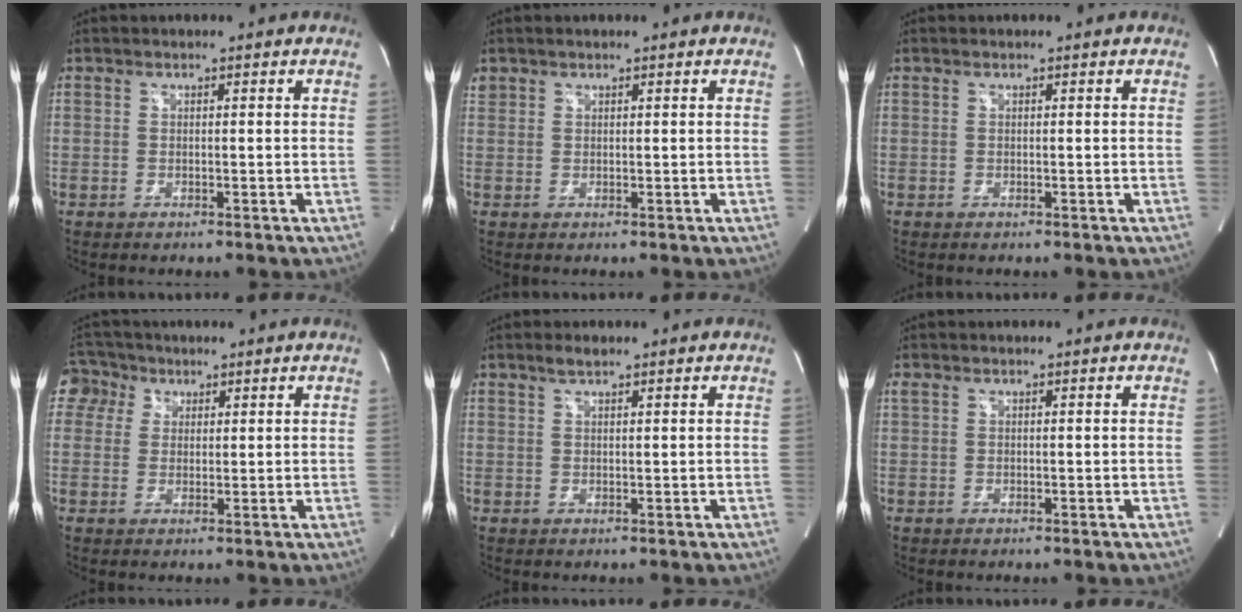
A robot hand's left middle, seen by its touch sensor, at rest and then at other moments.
{"total": 1.3, "force": [1.0, 0.8, 0.1], "torque": [-0.001, 0.010, 0.021]}
{"total": 0.0}
{"total": 4.8, "force": [2.3, 4.2, 0.3], "torque": [-0.010, 0.020, 0.046]}
{"total": 1.7, "force": [1.3, 0.4, 0.9], "torque": [-0.023, 0.004, 0.028]}
{"total": 0.5, "force": [0.4, 0.2, 0.3], "torque": [-0.018, 0.015, 0.011]}